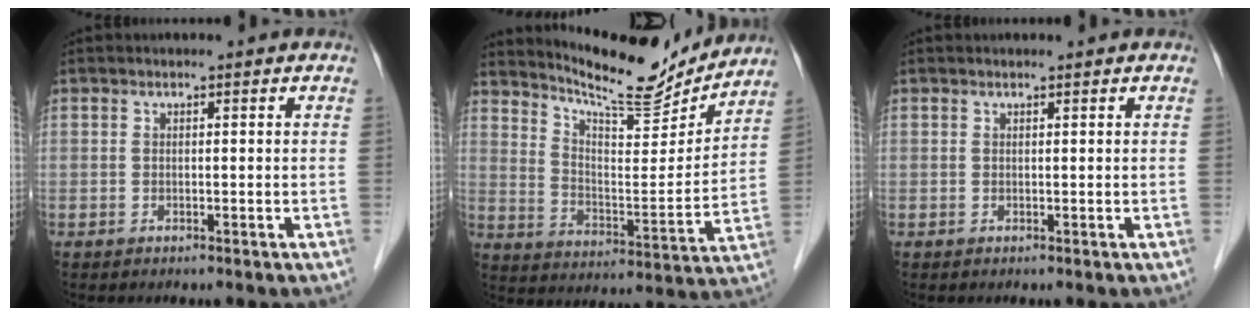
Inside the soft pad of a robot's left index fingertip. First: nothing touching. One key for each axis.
{"total": 14.8, "fx": 14.2, "fy": 1.5, "fz": 3.9, "tx": -0.075, "ty": -0.024, "tz": 0.218}
{"total": 0.5, "fx": 0.5, "fy": 0.0, "fz": 0.2, "tx": -0.008, "ty": 0.004, "tz": 0.010}